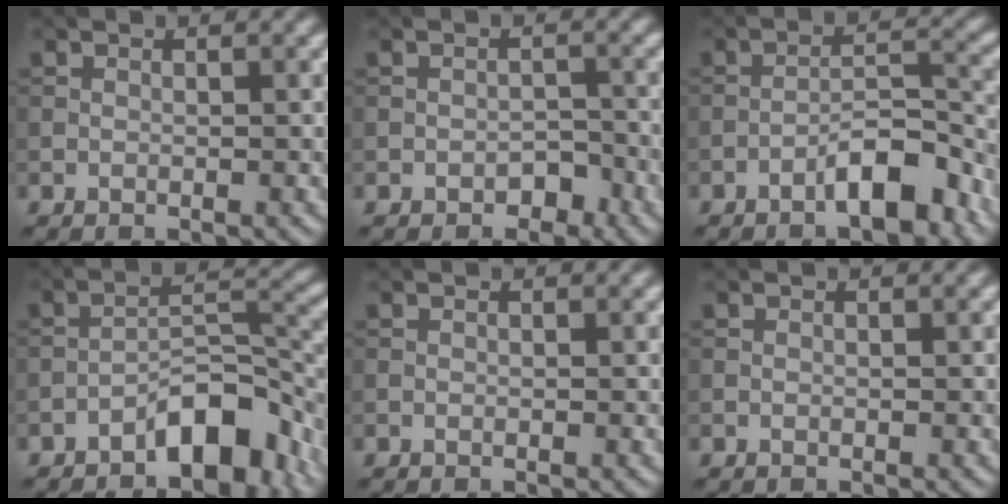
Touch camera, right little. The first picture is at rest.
{"total": 1.8, "force": [-1.2, 1.0, 0.9], "torque": [-0.009, 0.003, -0.020]}
{"total": 5.5, "force": [-3.5, 1.5, 3.9], "torque": [-0.057, 0.016, -0.059]}
{"total": 6.6, "force": [-4.3, 2.2, 4.5], "torque": [-0.062, 0.018, -0.074]}
{"total": 0.0}
{"total": 0.0}